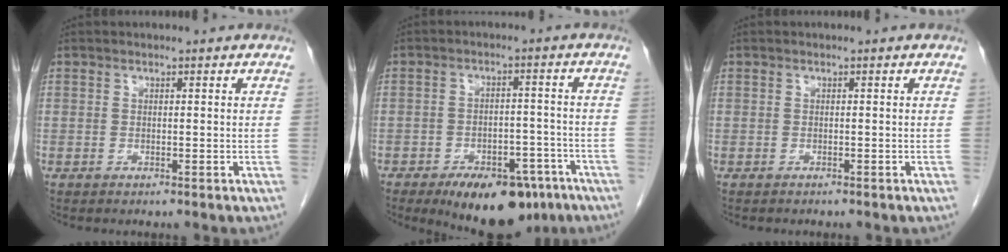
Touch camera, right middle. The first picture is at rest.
{"total": 13.7, "force": [-9.2, 6.3, 7.9], "torque": [-0.102, 0.008, -0.131]}
{"total": 0.9, "force": [-0.9, 0.3, 0.2], "torque": [-0.013, -0.001, -0.012]}